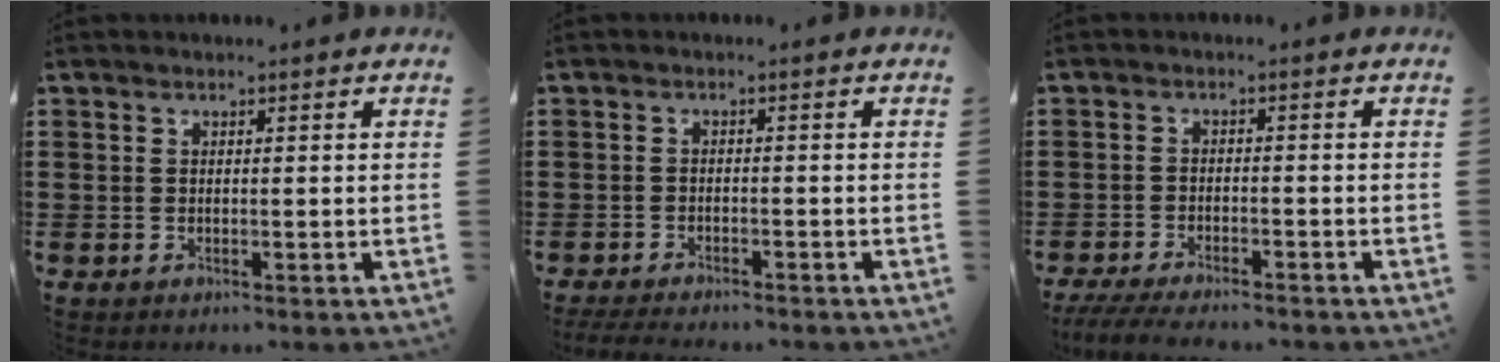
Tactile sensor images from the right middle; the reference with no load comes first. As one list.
[{"total": 2.3, "force": [-2.3, 0.2, 0.5], "torque": [-0.017, -0.003, -0.049]}, {"total": 3.9, "force": [-3.7, 0.2, 1.2], "torque": [-0.034, -0.008, -0.077]}]